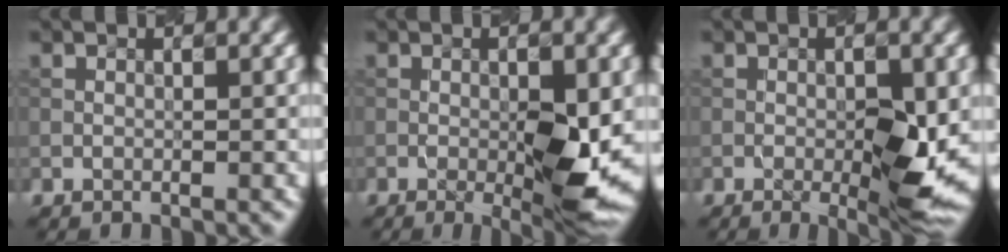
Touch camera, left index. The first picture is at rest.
{"total": 6.7, "force": [-1.0, 1.2, 6.5], "torque": [-0.105, -0.011, -0.002]}
{"total": 5.7, "force": [-1.0, 0.9, 5.5], "torque": [-0.090, -0.008, -0.005]}